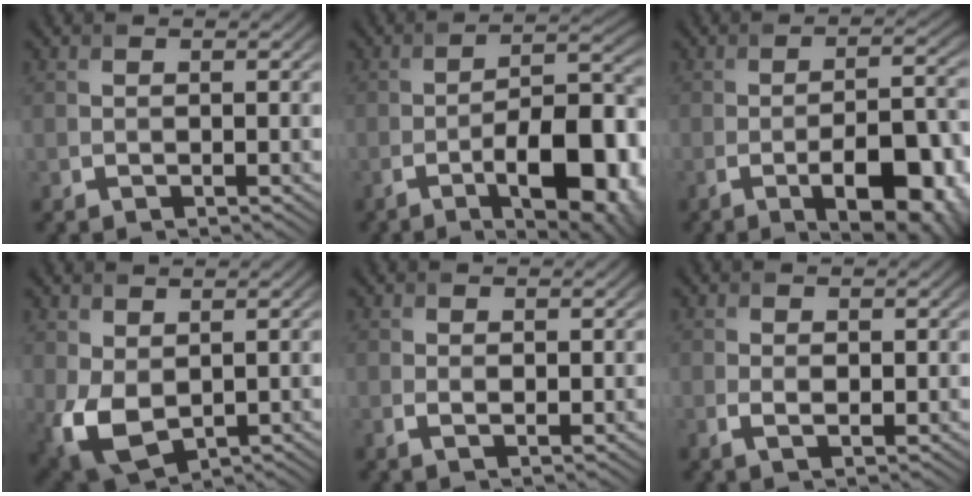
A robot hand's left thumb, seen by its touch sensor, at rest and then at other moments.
{"total": 12.5, "force": [-5.7, 3.9, 10.4], "torque": [-0.149, 0.003, -0.088]}
{"total": 10.0, "force": [-4.5, 3.2, 8.3], "torque": [-0.113, -0.002, -0.059]}
{"total": 6.8, "force": [0.2, 4.4, 5.1], "torque": [-0.138, -0.015, 0.006]}
{"total": 1.1, "force": [0.4, 0.5, 0.9], "torque": [-0.022, 0.000, 0.010]}
{"total": 1.7, "force": [0.2, 0.9, 1.4], "torque": [-0.033, 0.000, 0.006]}